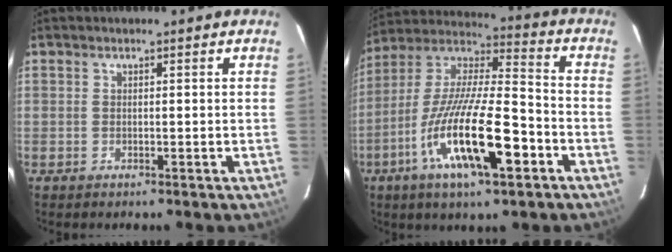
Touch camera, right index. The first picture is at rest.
{"total": 20.7, "force": [-8.7, 5.1, 18.0], "torque": [-0.337, -0.026, -0.160]}